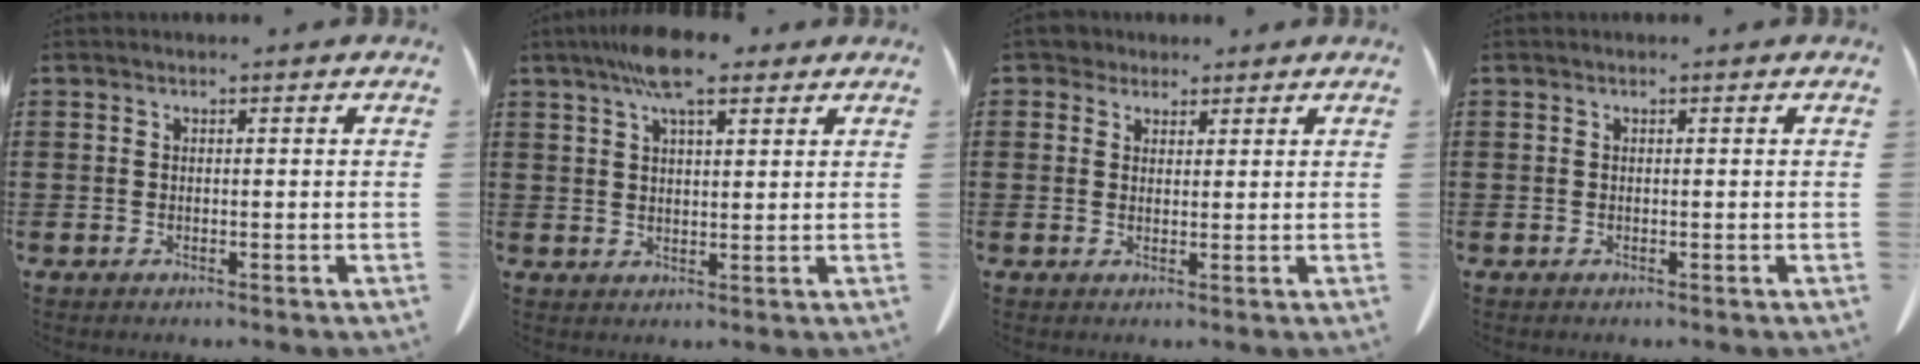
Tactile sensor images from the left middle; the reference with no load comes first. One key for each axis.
{"total": 8.1, "fx": 5.3, "fy": 2.4, "fz": 5.7, "tx": -0.114, "ty": 0.001, "tz": 0.093}
{"total": 2.6, "fx": 2.2, "fy": 1.4, "fz": 0.2, "tx": -0.006, "ty": 0.006, "tz": 0.040}
{"total": 0.0}